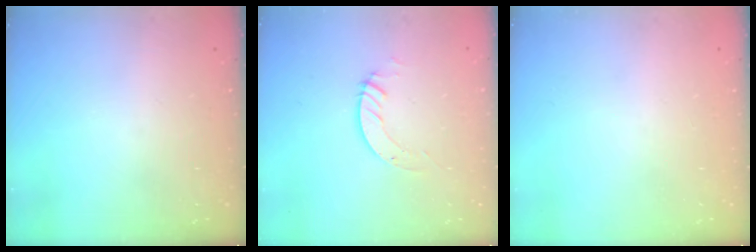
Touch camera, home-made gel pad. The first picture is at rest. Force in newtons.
{"total": 3.8, "press": 3.8, "slide": 0.4}
{"total": 0.0}